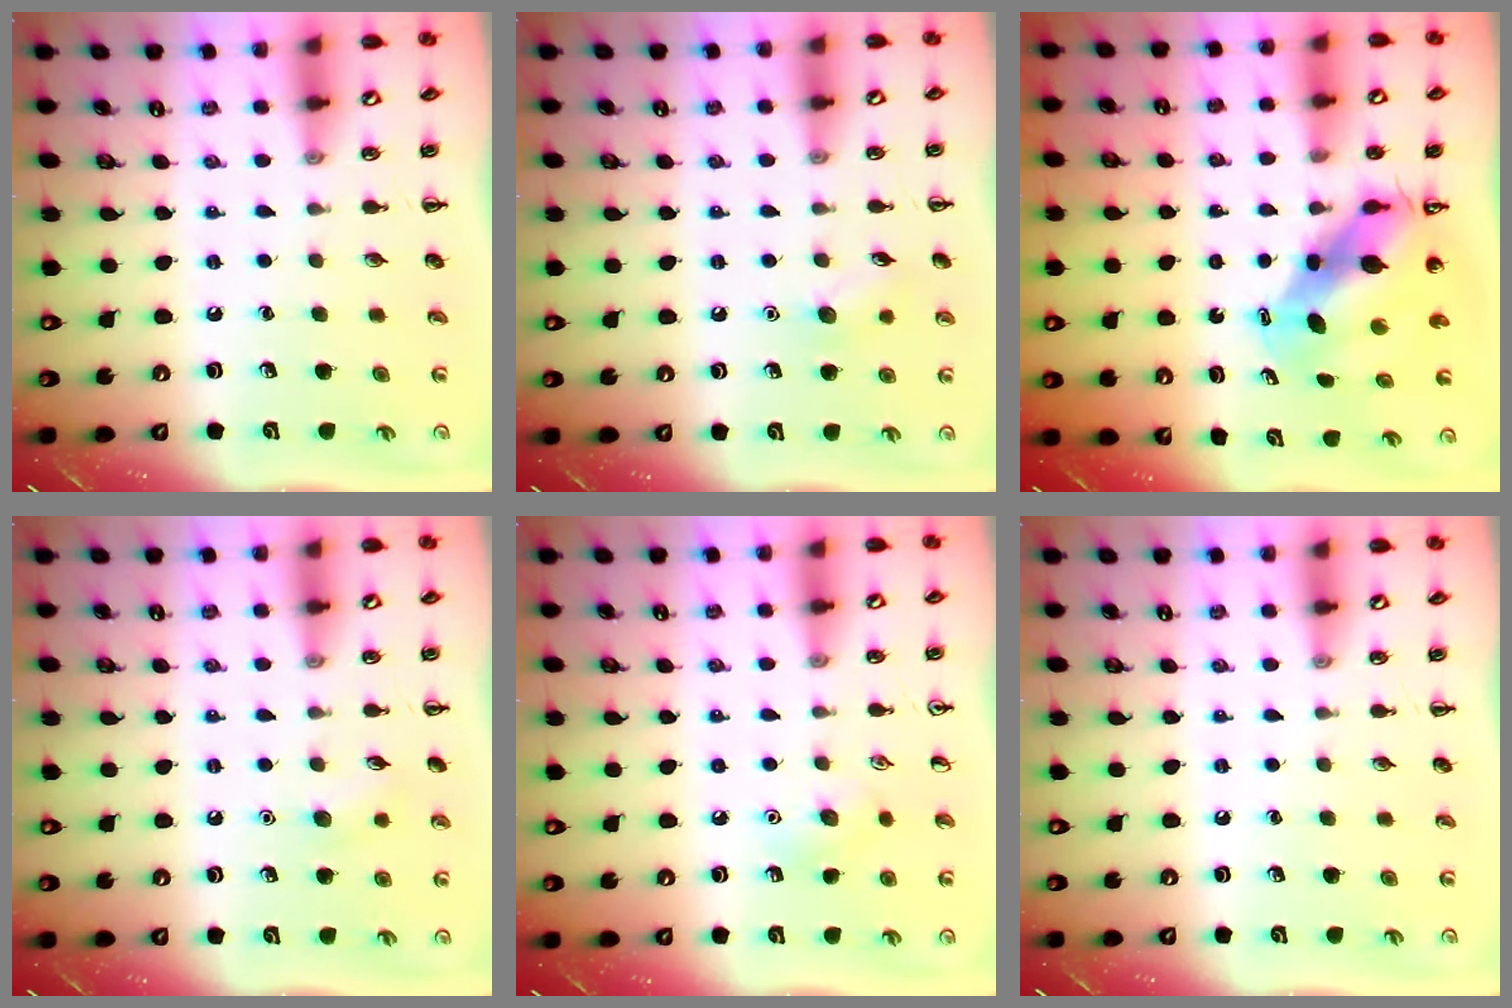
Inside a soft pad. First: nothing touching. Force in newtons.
{"total": 7.1, "press": 6.9, "slide": 1.9}
{"total": 7.3, "press": 7.1, "slide": 1.9}
{"total": 5.6, "press": 5.5, "slide": 1.2}
{"total": 8.0, "press": 7.7, "slide": 2.2}
{"total": 0.0}